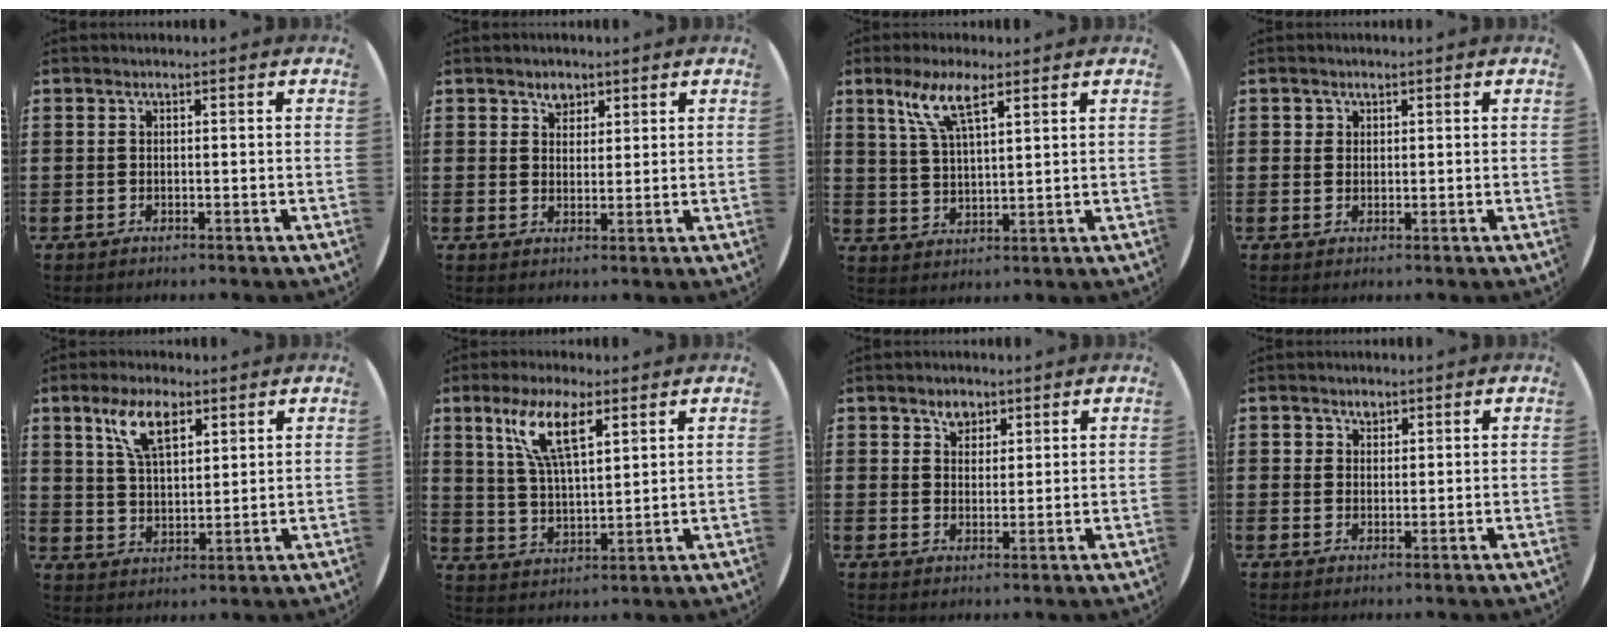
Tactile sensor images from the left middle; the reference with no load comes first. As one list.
[{"total": 2.3, "force": [1.8, 1.4, 0.5], "torque": [0.006, -0.002, 0.031]}, {"total": 6.7, "force": [4.5, 1.7, 4.7], "torque": [-0.105, 0.003, 0.078]}, {"total": 1.1, "force": [0.8, 0.8, 0.1], "torque": [0.006, -0.001, 0.015]}, {"total": 7.6, "force": [4.5, 3.4, 5.0], "torque": [-0.104, 0.007, 0.080]}, {"total": 8.9, "force": [5.6, 2.7, 6.4], "torque": [-0.142, -0.002, 0.098]}, {"total": 2.7, "force": [2.1, 1.7, 0.6], "torque": [0.001, -0.002, 0.036]}, {"total": 1.8, "force": [1.3, 1.2, 0.2], "torque": [0.020, -0.006, 0.020]}]